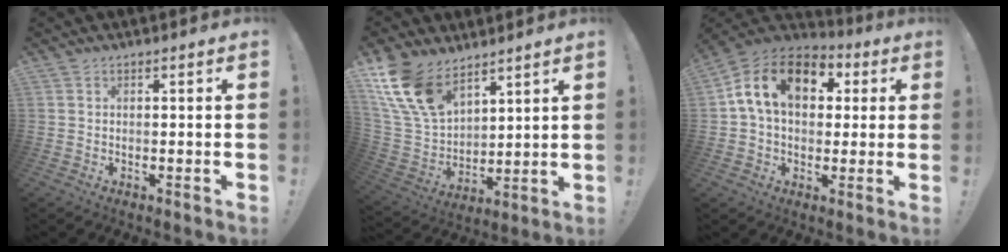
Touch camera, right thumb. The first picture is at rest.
{"total": 16.5, "force": [10.9, 9.1, 8.4], "torque": [-0.188, -0.068, 0.209]}
{"total": 16.9, "force": [4.8, 11.4, 11.6], "torque": [-0.179, 0.006, 0.085]}